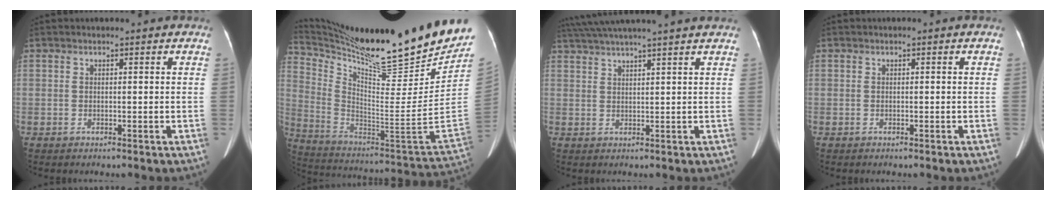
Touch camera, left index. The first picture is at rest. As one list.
[{"total": 30.2, "force": [25.7, 1.6, 15.6], "torque": [-0.273, -0.088, 0.385]}, {"total": 13.4, "force": [11.7, -1.0, 6.4], "torque": [-0.118, 0.030, 0.170]}, {"total": 0.0}]